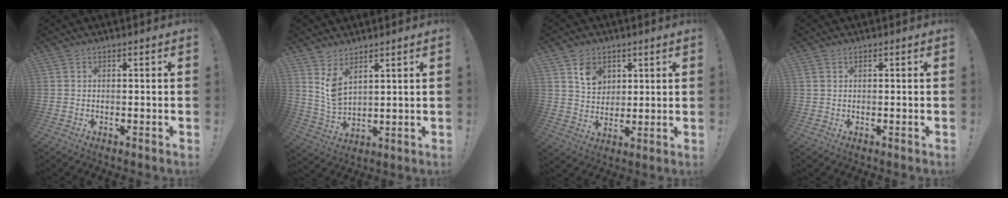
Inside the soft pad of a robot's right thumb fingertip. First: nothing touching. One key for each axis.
{"total": 6.7, "fx": 4.7, "fy": 2.9, "fz": 3.9, "tx": -0.071, "ty": -0.036, "tz": 0.086}
{"total": 7.9, "fx": 4.3, "fy": 6.1, "fz": 2.6, "tx": -0.027, "ty": -0.026, "tz": 0.081}
{"total": 0.9, "fx": 0.6, "fy": 0.5, "fz": 0.5, "tx": -0.009, "ty": 0.001, "tz": 0.012}